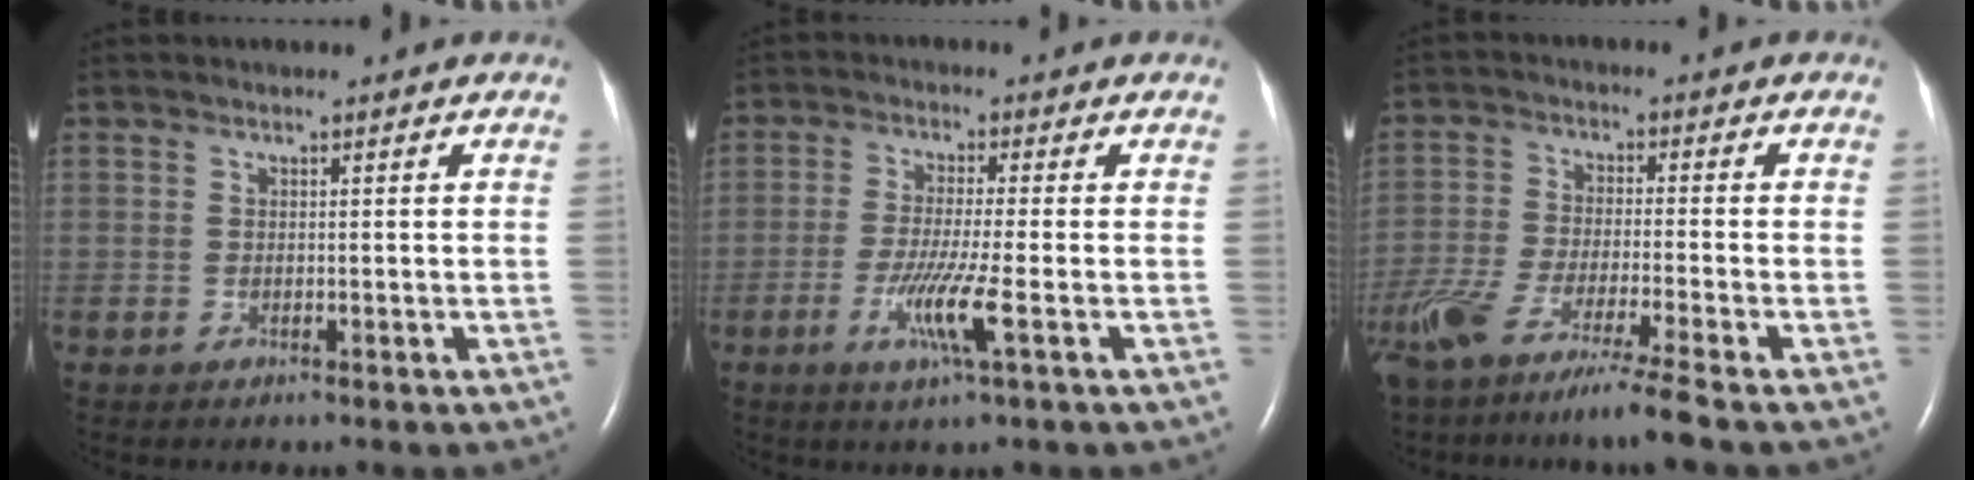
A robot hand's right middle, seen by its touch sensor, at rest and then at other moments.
{"total": 6.4, "force": [-2.4, -0.6, 5.9], "torque": [-0.120, -0.021, -0.046]}
{"total": 12.5, "force": [-9.4, -0.9, 8.2], "torque": [-0.151, -0.042, -0.162]}